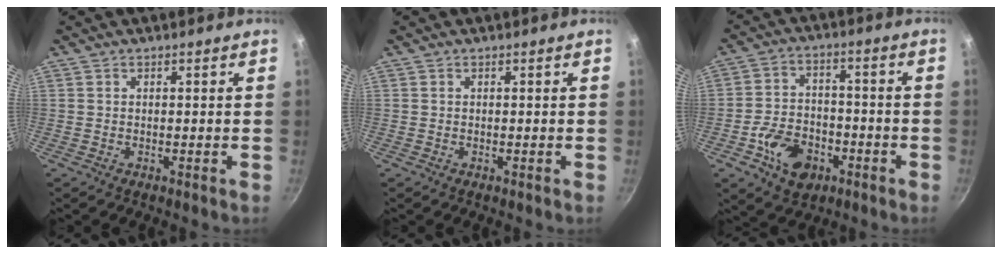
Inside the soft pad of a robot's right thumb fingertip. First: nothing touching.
{"total": 0.0}
{"total": 11.1, "force": [-4.9, 7.7, 6.3], "torque": [-0.087, 0.036, -0.082]}